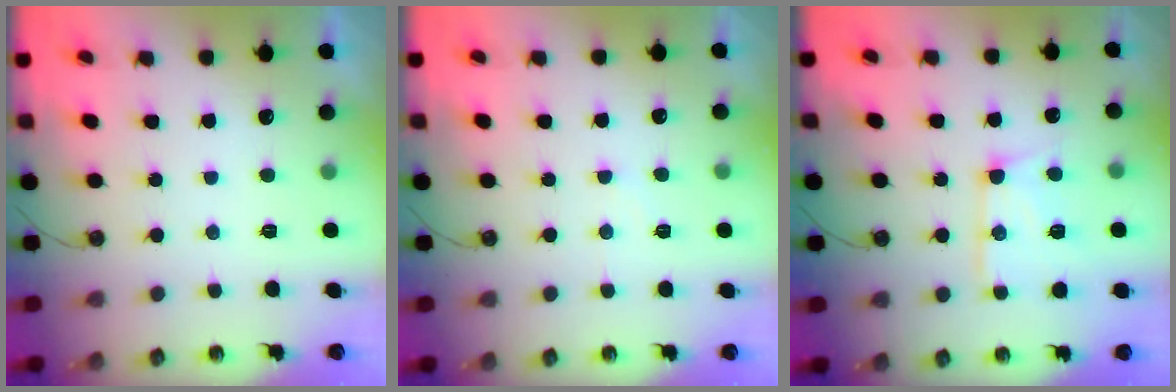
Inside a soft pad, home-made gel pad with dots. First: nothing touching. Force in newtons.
{"total": 5.1, "press": 5.0, "slide": 0.9}
{"total": 14.0, "press": 14.0, "slide": 1.4}